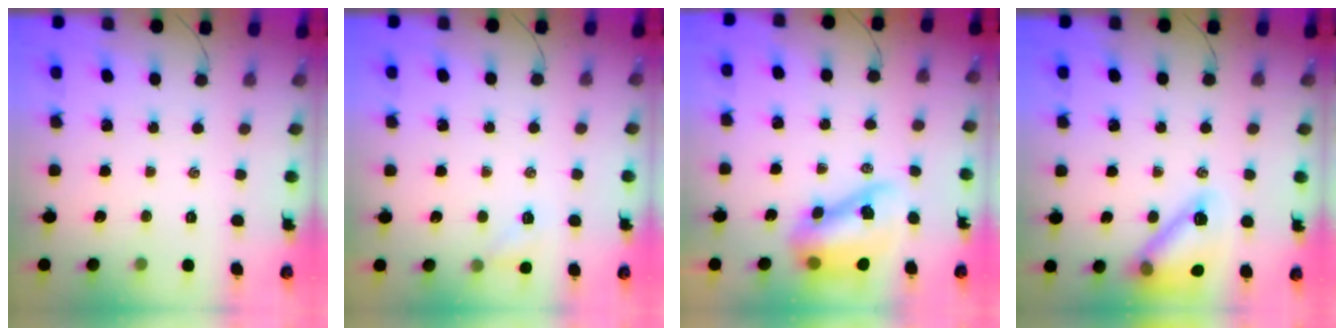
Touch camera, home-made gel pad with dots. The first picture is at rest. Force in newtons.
{"total": 4.8, "press": 4.7, "slide": 1.0}
{"total": 10.7, "press": 10.3, "slide": 2.8}
{"total": 15.0, "press": 15.0, "slide": 1.2}